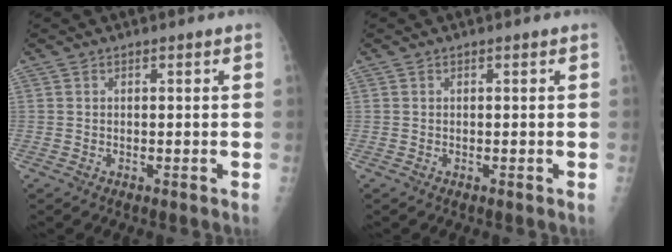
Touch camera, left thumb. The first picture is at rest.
{"total": 0.0}